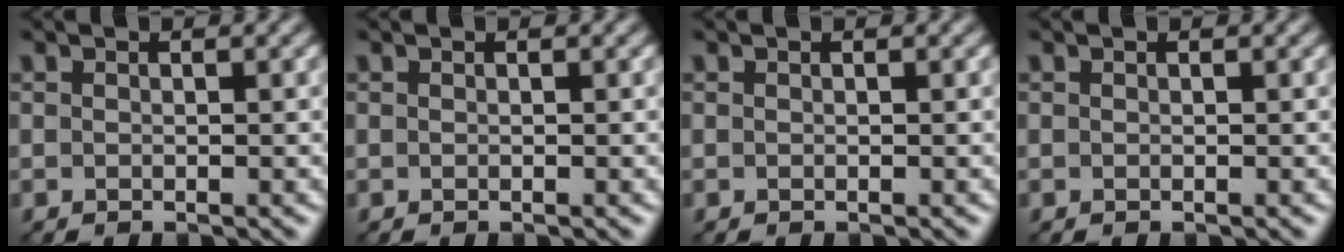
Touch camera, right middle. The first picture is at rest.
{"total": 0.0}
{"total": 0.0}
{"total": 0.0}